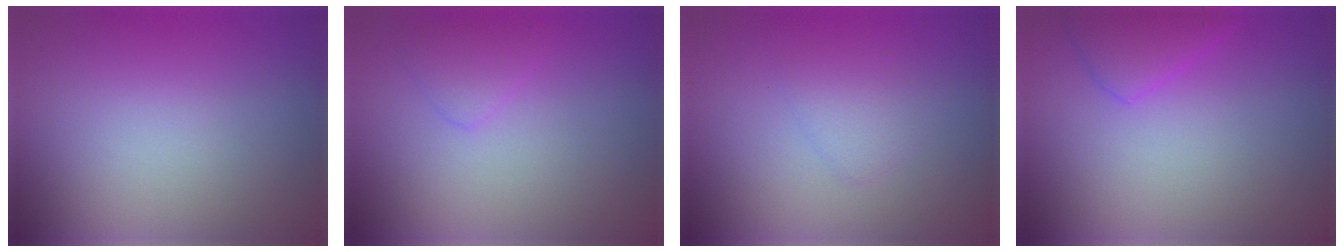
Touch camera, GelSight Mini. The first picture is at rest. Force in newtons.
{"total": 1.3, "press": 1.3, "slide": 0.1}
{"total": 1.4, "press": 1.4, "slide": 0.0}
{"total": 2.4, "press": 2.4, "slide": 0.2}